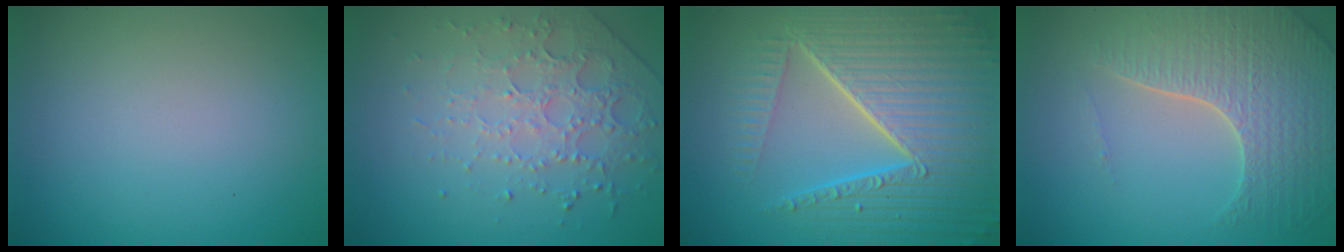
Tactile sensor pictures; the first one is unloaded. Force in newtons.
{"total": 4.5, "press": 3.1, "slide": 3.2}
{"total": 10.5, "press": 6.7, "slide": 8.1}
{"total": 6.0, "press": 4.8, "slide": 3.5}